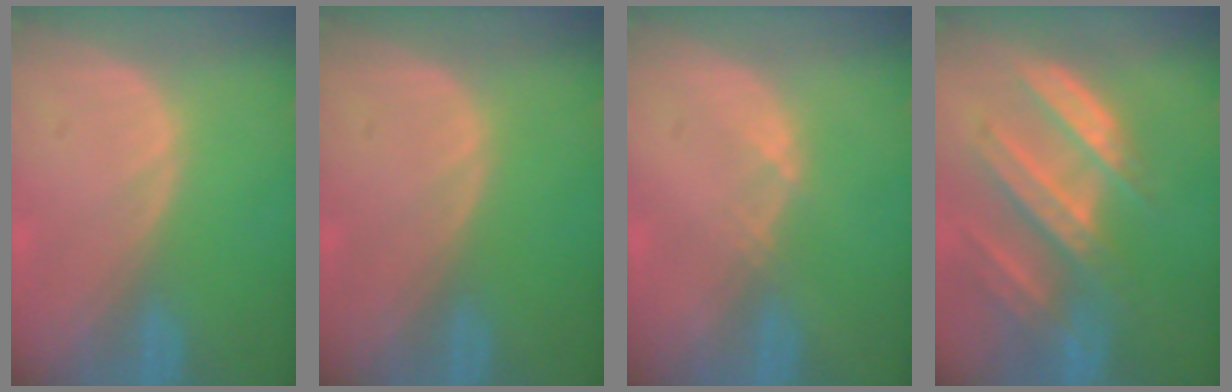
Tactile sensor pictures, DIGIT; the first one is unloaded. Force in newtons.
{"total": 0.0}
{"total": 1.0, "press": 0.8, "slide": 0.5}
{"total": 9.0, "press": 8.1, "slide": 4.0}